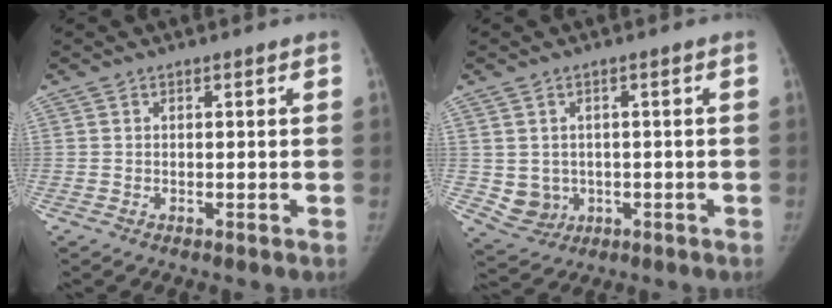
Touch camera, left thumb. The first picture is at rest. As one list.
[{"total": 5.1, "force": [-0.2, 4.7, 2.0], "torque": [-0.019, 0.000, 0.013]}]